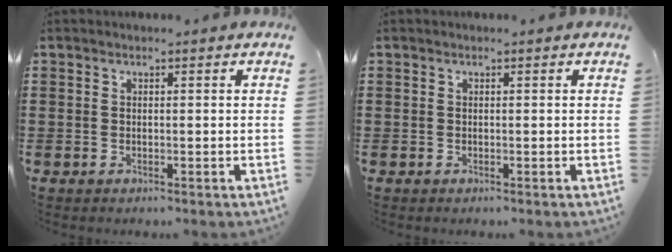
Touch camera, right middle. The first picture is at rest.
{"total": 0.0}